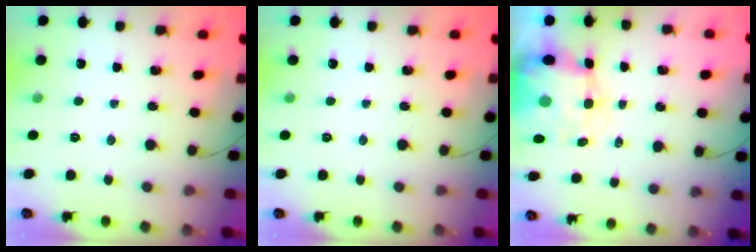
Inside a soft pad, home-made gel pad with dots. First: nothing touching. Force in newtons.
{"total": 0.0}
{"total": 6.5, "press": 6.2, "slide": 2.1}